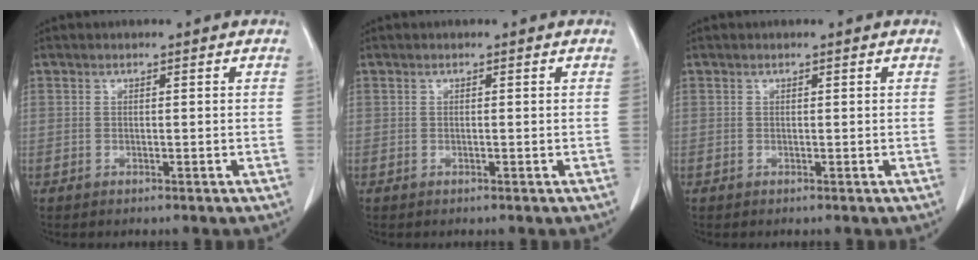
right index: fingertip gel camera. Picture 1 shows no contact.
{"total": 0.0}
{"total": 0.0}